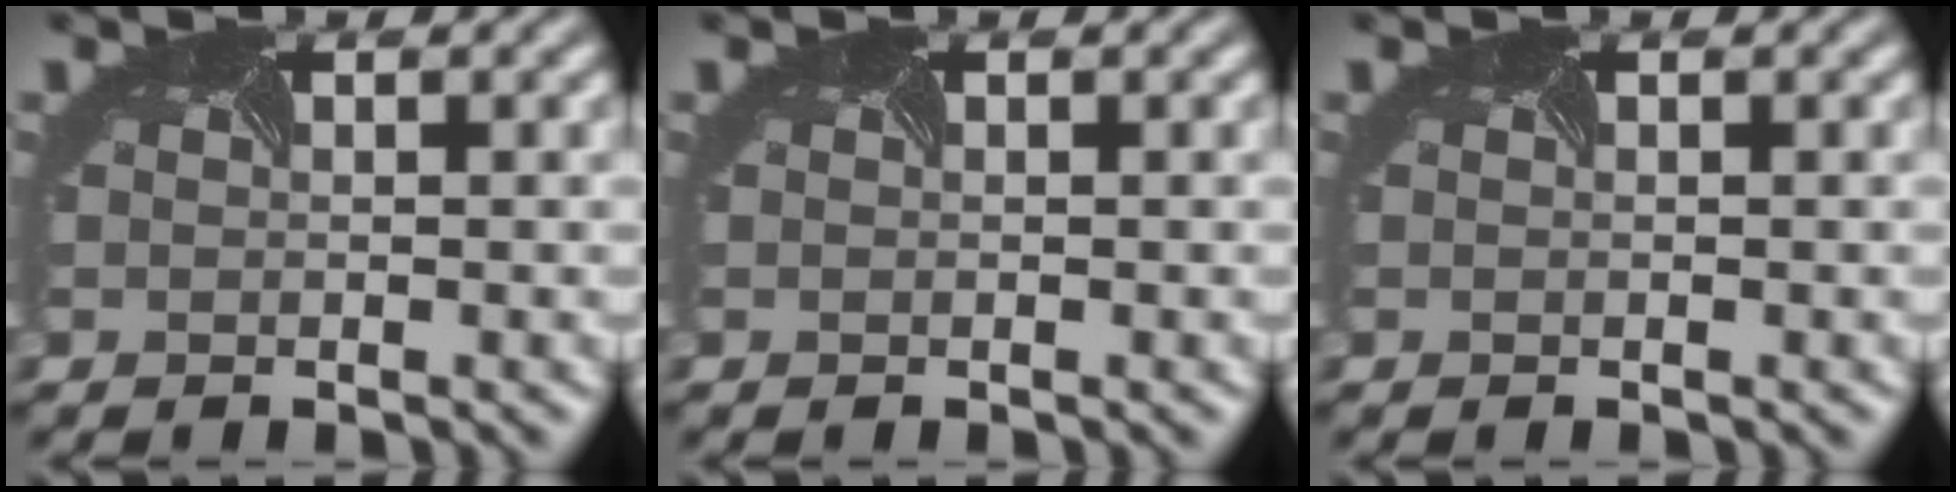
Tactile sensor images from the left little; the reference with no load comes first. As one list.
[{"total": 0.0}, {"total": 0.0}]